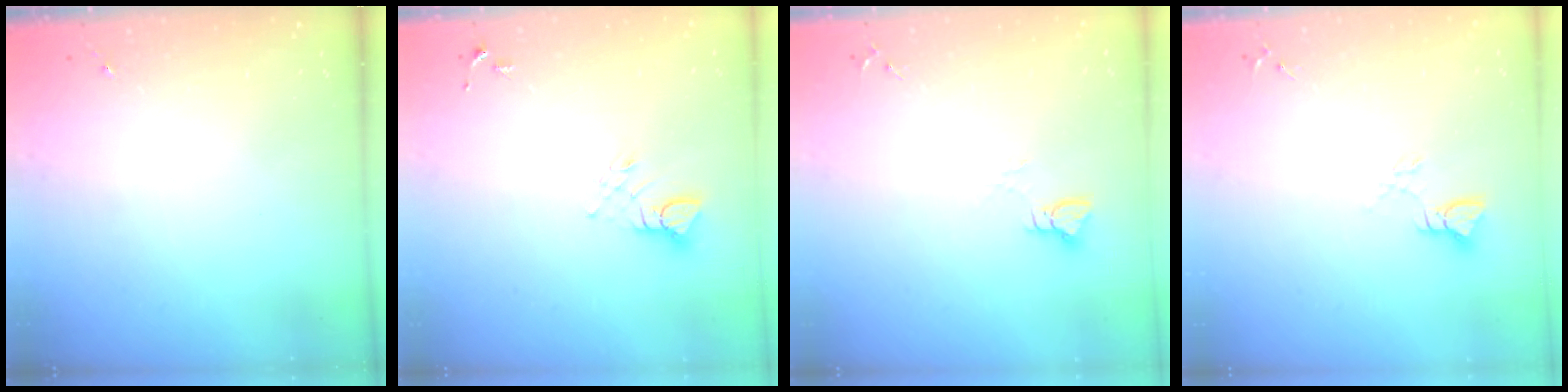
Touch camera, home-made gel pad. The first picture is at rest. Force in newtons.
{"total": 3.8, "press": 3.8, "slide": 0.3}
{"total": 2.9, "press": 2.9, "slide": 0.3}
{"total": 2.8, "press": 2.8, "slide": 0.2}